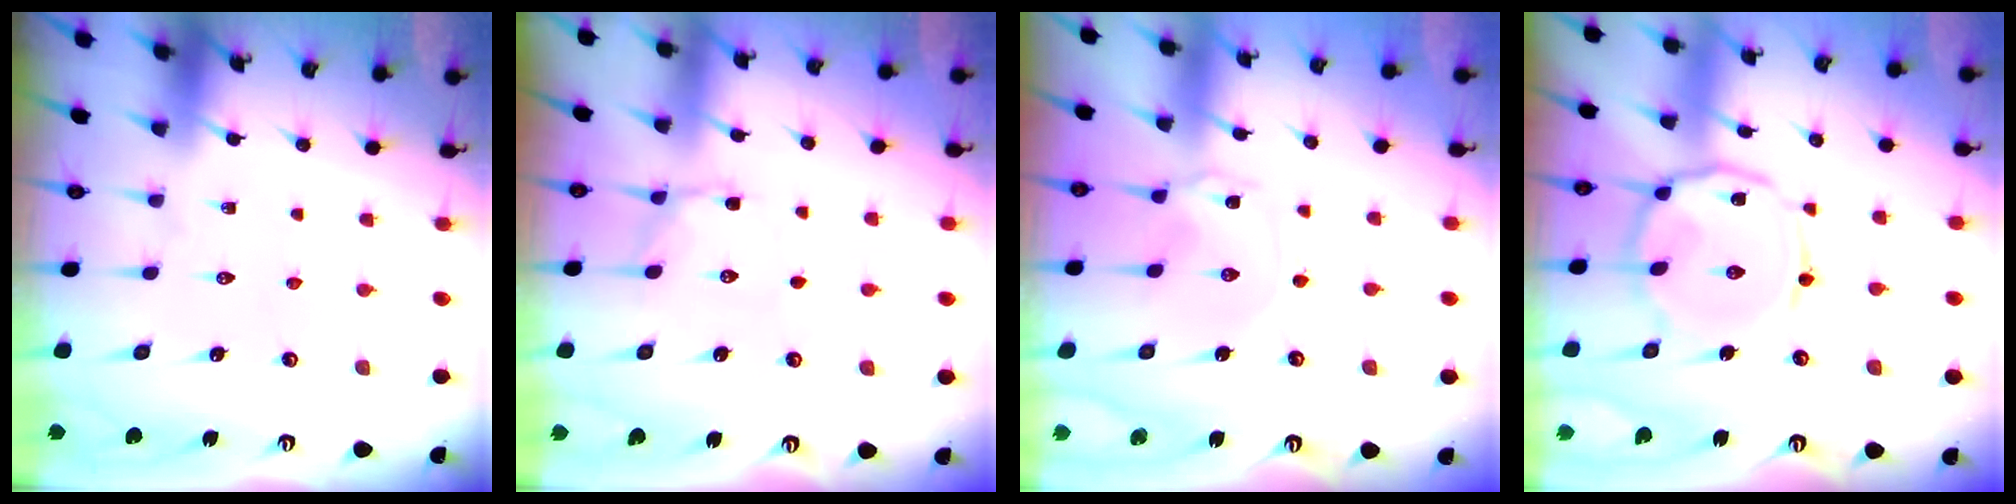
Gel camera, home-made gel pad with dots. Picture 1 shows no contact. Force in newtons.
{"total": 4.1, "press": 3.8, "slide": 1.4}
{"total": 0.8, "press": 0.7, "slide": 0.3}
{"total": 11.5, "press": 11.5, "slide": 0.8}